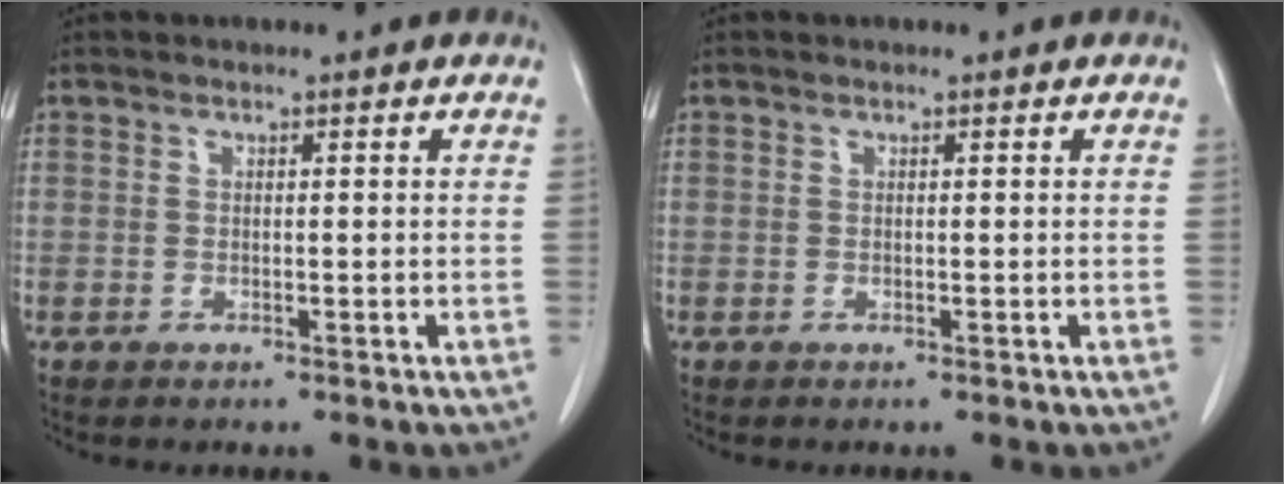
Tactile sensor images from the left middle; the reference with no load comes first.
{"total": 0.0}